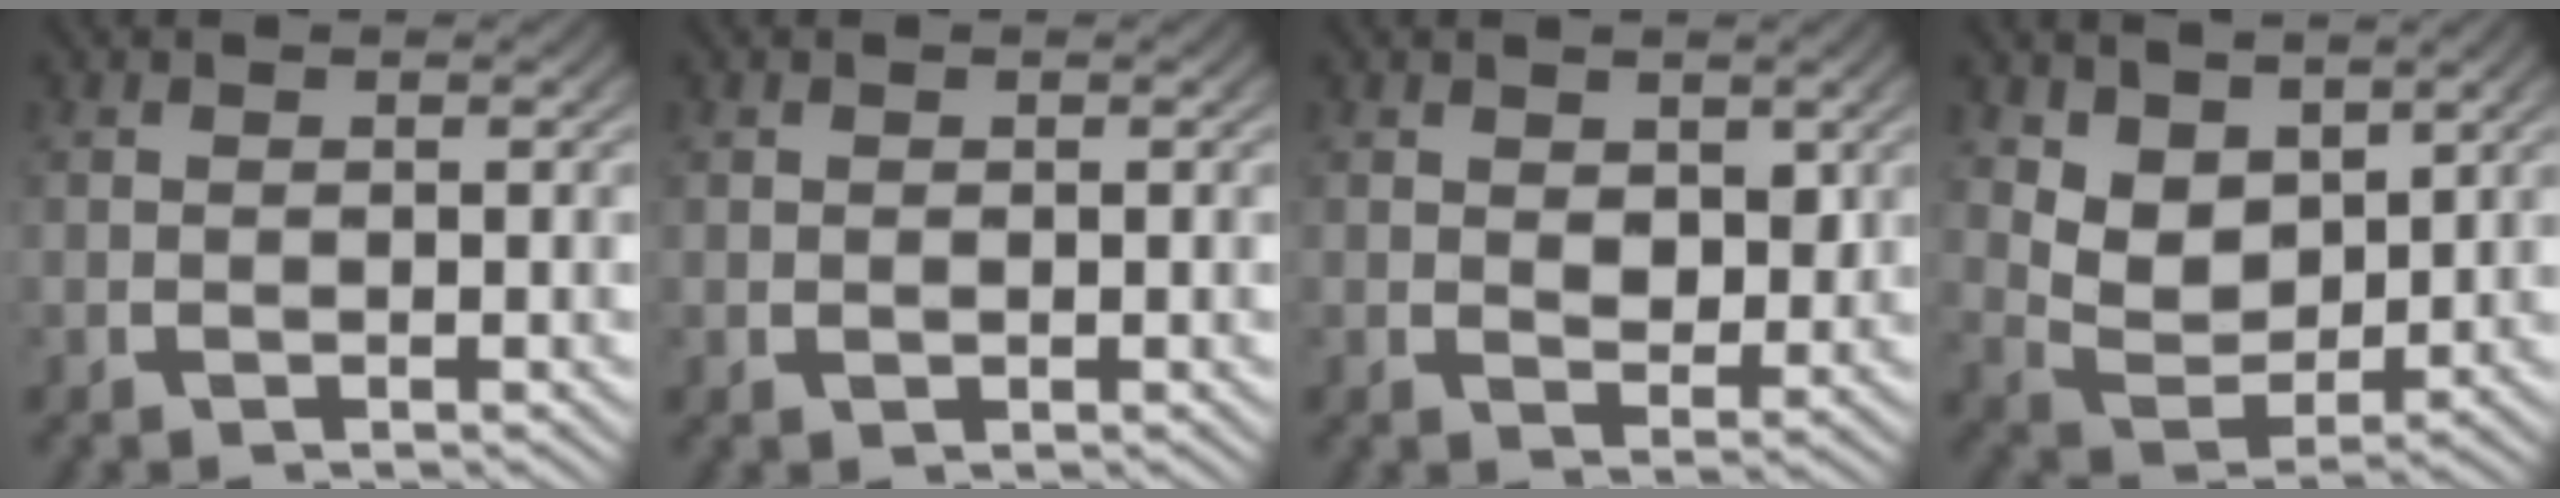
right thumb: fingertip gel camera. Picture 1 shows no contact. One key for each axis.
{"total": 0.6, "fx": 0.2, "fy": 0.5, "fz": 0.3, "tx": -0.006, "ty": -0.003, "tz": 0.006}
{"total": 2.4, "fx": 1.0, "fy": 1.6, "fz": 1.4, "tx": -0.026, "ty": -0.024, "tz": 0.032}
{"total": 5.3, "fx": 1.3, "fy": 3.5, "fz": 3.8, "tx": -0.086, "ty": -0.028, "tz": 0.034}